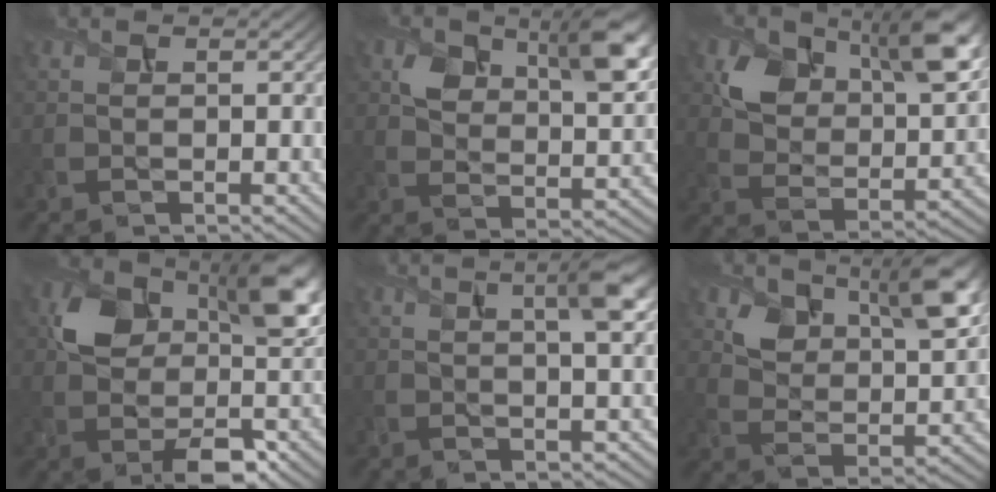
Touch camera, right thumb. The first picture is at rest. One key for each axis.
{"total": 8.7, "fx": 4.1, "fy": 5.0, "fz": 5.9, "tx": -0.101, "ty": -0.013, "tz": 0.071}
{"total": 10.3, "fx": 5.1, "fy": 6.4, "fz": 6.2, "tx": -0.122, "ty": -0.015, "tz": 0.091}
{"total": 11.5, "fx": 1.0, "fy": 7.6, "fz": 8.6, "tx": -0.149, "ty": -0.010, "tz": 0.018}
{"total": 4.9, "fx": 1.7, "fy": 1.0, "fz": 4.5, "tx": -0.072, "ty": 0.008, "tz": 0.027}
{"total": 8.7, "fx": 5.0, "fy": 4.8, "fz": 5.4, "tx": -0.099, "ty": -0.018, "tz": 0.088}